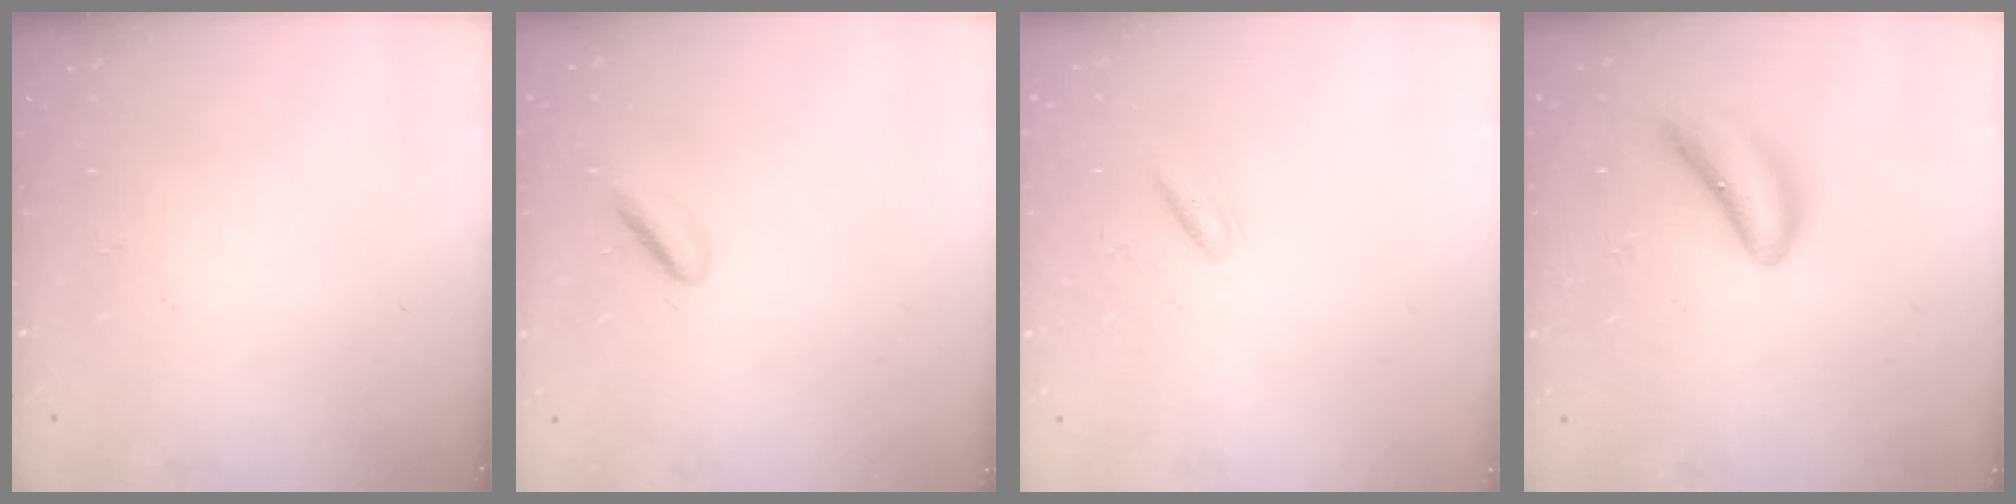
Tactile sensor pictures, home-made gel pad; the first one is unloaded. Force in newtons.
{"total": 2.5, "press": 2.5, "slide": 0.5}
{"total": 3.1, "press": 2.8, "slide": 1.3}
{"total": 9.5, "press": 9.4, "slide": 0.5}